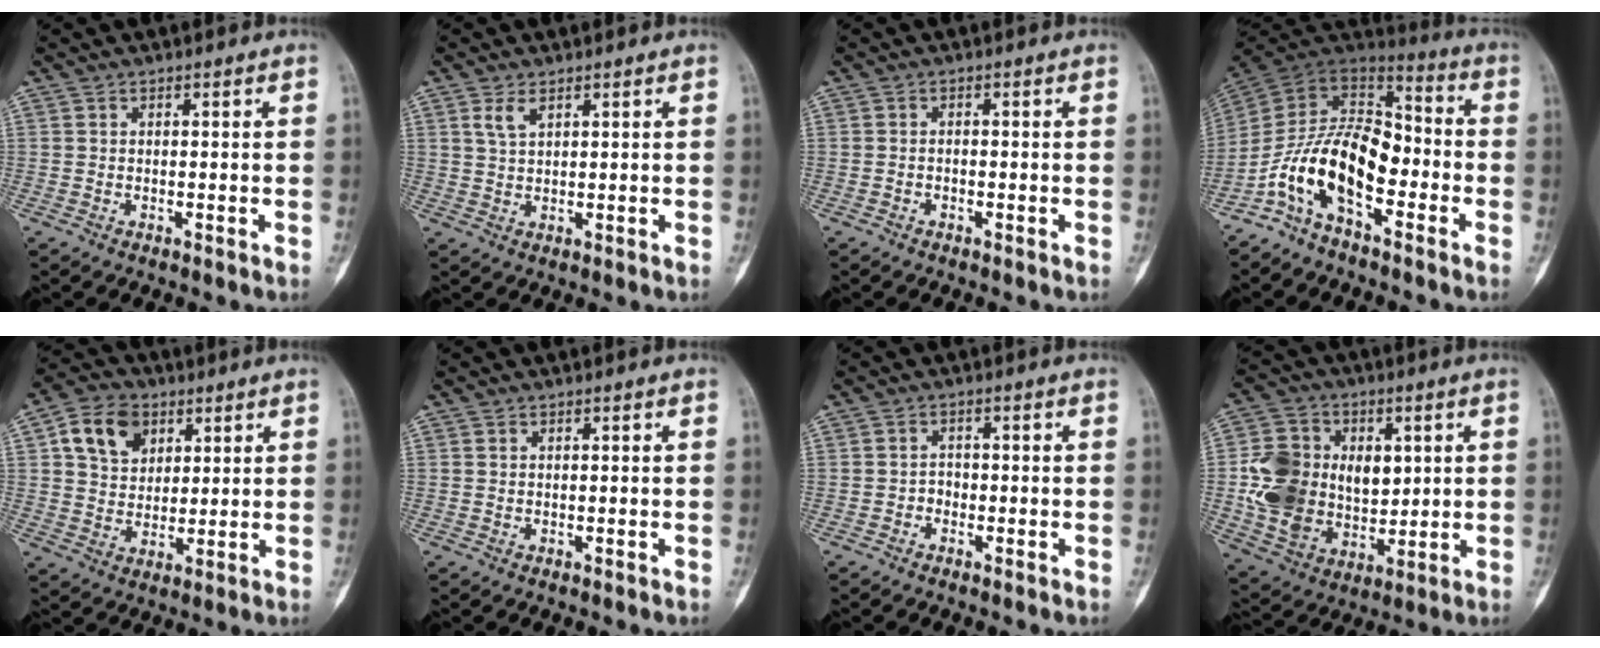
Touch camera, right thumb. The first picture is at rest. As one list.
[{"total": 3.0, "force": [1.6, 1.4, 2.1], "torque": [-0.042, -0.002, 0.038]}, {"total": 0.7, "force": [-0.5, 0.5, 0.3], "torque": [-0.003, 0.004, -0.011]}, {"total": 16.3, "force": [-6.0, 8.8, 12.3], "torque": [-0.204, 0.076, -0.120]}, {"total": 10.7, "force": [4.3, 8.0, 5.6], "torque": [-0.071, -0.009, 0.076]}, {"total": 0.0}, {"total": 1.6, "force": [-0.8, 1.3, 0.6], "torque": [0.004, 0.008, -0.019]}, {"total": 17.2, "force": [1.8, 13.5, 10.6], "torque": [-0.156, 0.000, 0.047]}]